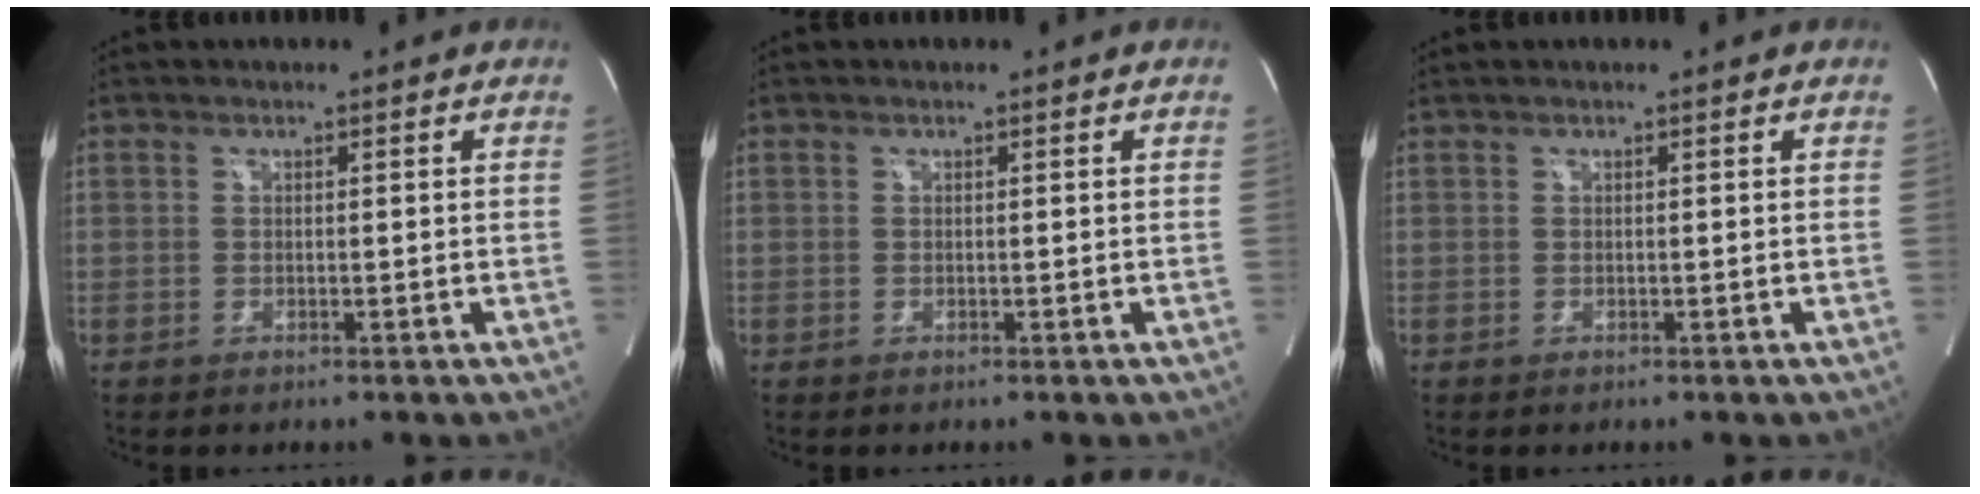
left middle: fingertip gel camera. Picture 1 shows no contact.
{"total": 0.0}
{"total": 0.0}